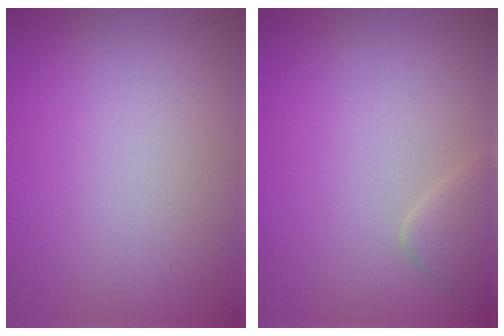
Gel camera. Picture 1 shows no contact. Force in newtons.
{"total": 1.7, "press": 1.7, "slide": 0.1}